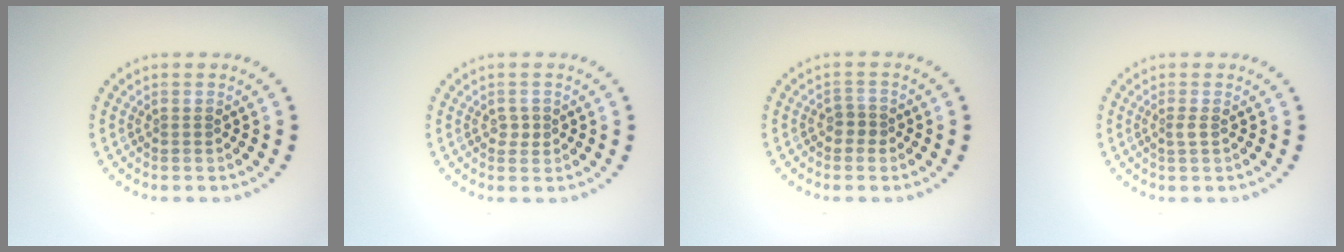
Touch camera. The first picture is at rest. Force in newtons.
{"total": 1.1, "press": 1.1, "slide": 0.3}
{"total": 1.3, "press": 1.0, "slide": 0.7}
{"total": 0.9, "press": 0.6, "slide": 0.6}